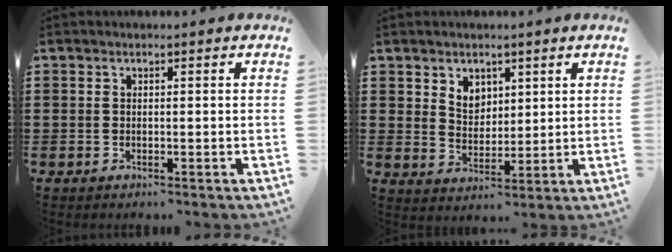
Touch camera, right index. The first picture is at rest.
{"total": 4.2, "force": [2.8, 3.0, 1.0], "torque": [-0.033, 0.007, 0.052]}